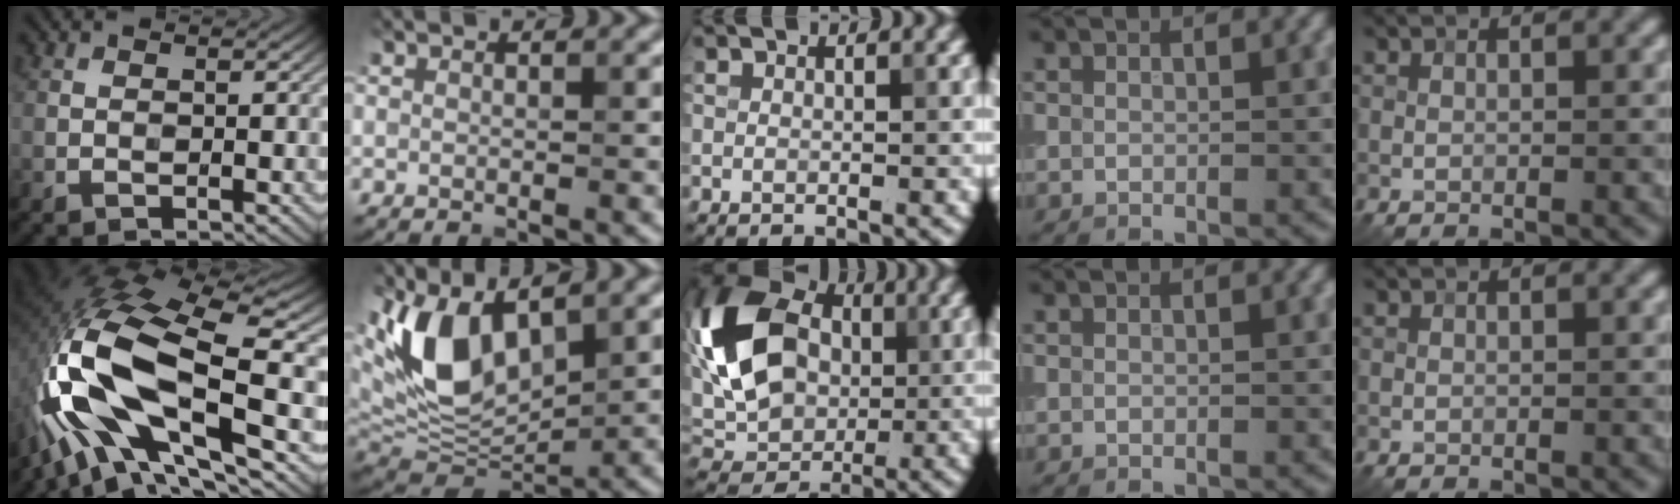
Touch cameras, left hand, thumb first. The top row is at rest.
{"thumb": {"total": 19.1, "force": [-4.3, 9.1, 16.2], "torque": [-0.343, -0.010, -0.080]}, "index": {"total": 10.4, "force": [3.6, 5.5, 8.1], "torque": [-0.175, 0.001, 0.062]}, "middle": {"total": 13.3, "force": [2.1, 9.4, 9.1], "torque": [-0.201, 0.024, 0.026]}}